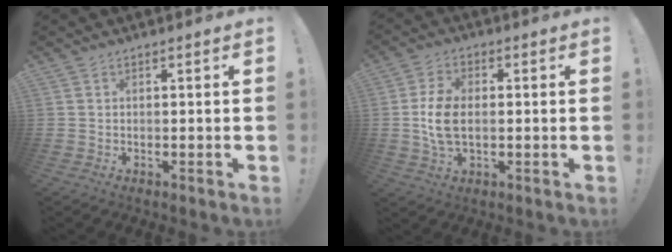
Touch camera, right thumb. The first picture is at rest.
{"total": 9.2, "force": [-0.2, 5.6, 7.4], "torque": [-0.136, -0.001, 0.000]}